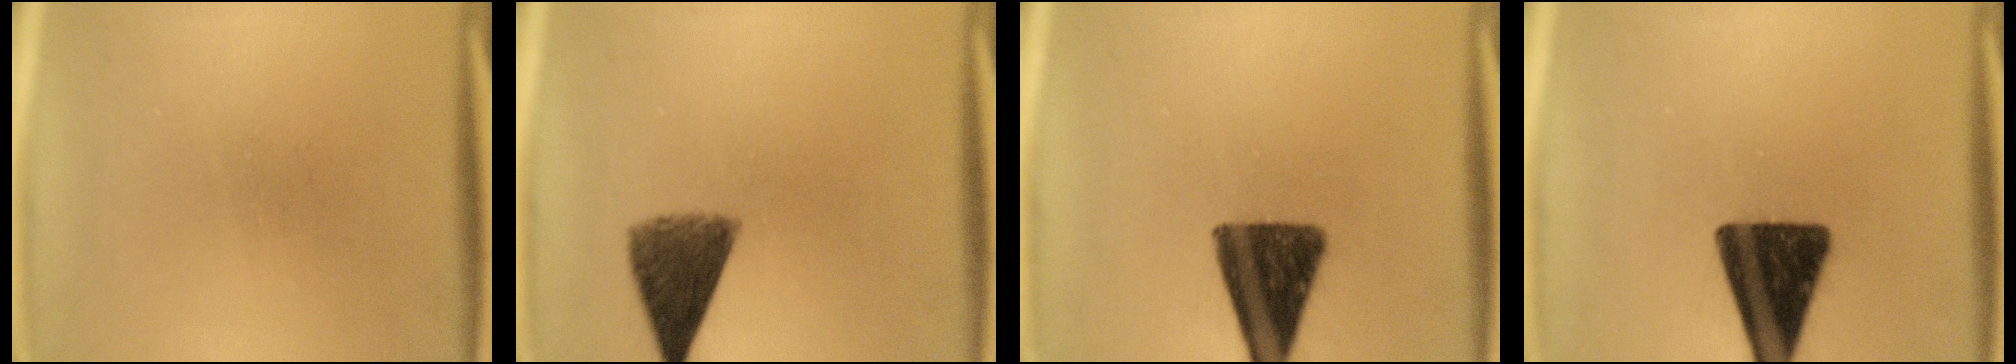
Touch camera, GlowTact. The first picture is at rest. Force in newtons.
{"total": 7.8}
{"total": 13.8}
{"total": 16.5}